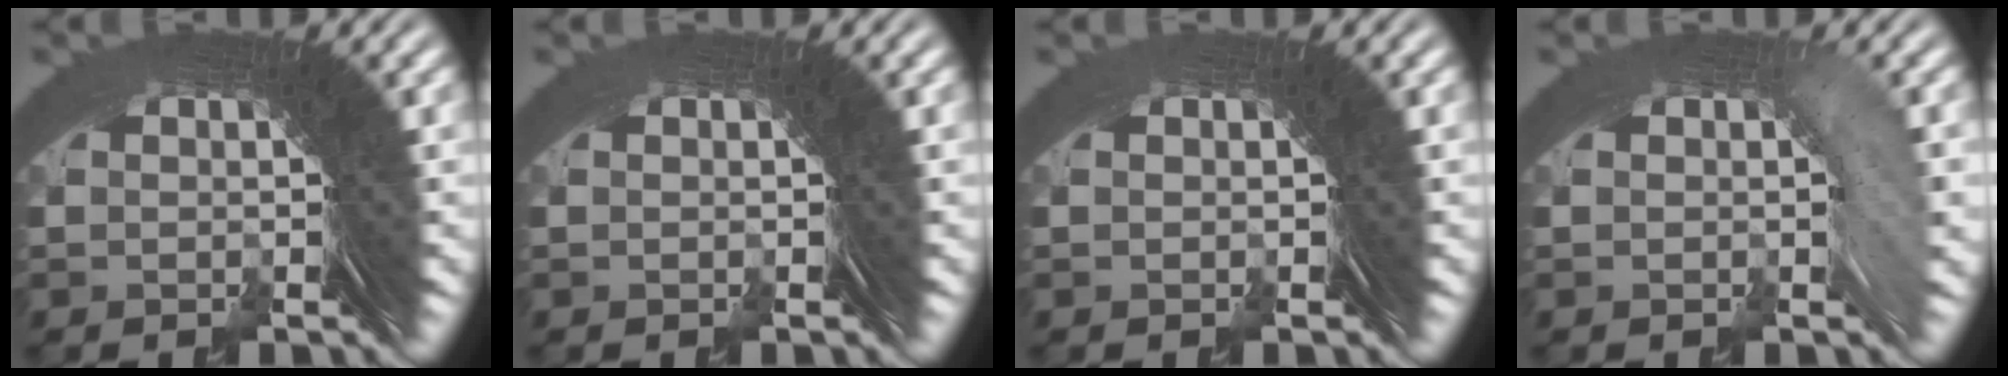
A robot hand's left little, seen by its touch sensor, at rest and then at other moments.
{"total": 0.0}
{"total": 0.0}
{"total": 1.2, "force": [-0.2, -0.1, 1.1], "torque": [-0.016, 0.011, -0.006]}